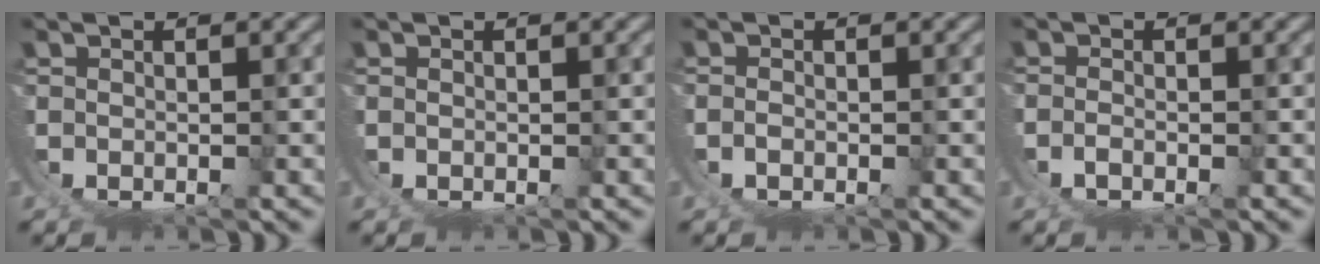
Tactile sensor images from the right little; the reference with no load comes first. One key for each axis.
{"total": 0.0}
{"total": 1.5, "fx": 0.2, "fy": 1.3, "fz": 0.8, "tx": -0.025, "ty": -0.002, "tz": 0.002}
{"total": 1.9, "fx": 0.1, "fy": 1.4, "fz": 1.3, "tx": -0.037, "ty": -0.007, "tz": 0.004}